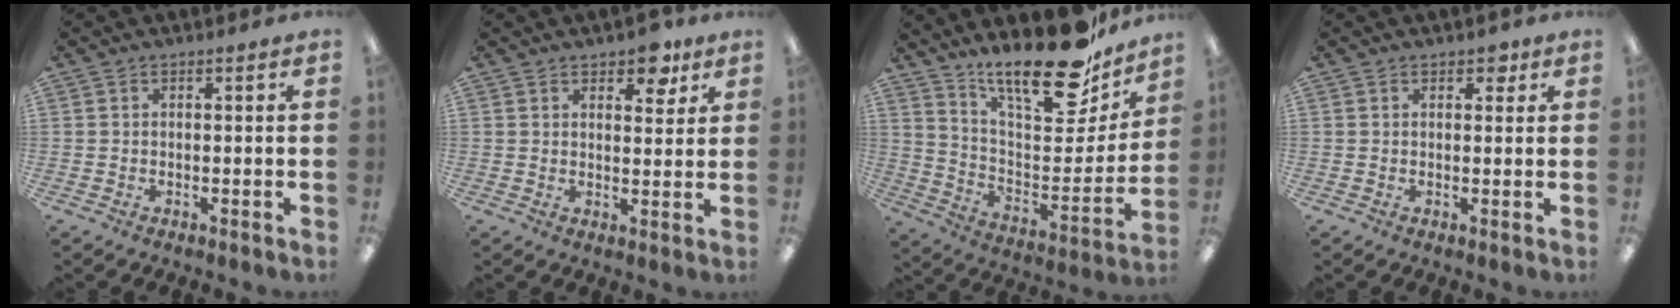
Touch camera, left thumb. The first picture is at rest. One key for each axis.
{"total": 6.3, "fx": 4.6, "fy": 3.0, "fz": 3.0, "tx": -0.023, "ty": -0.024, "tz": 0.076}
{"total": 22.9, "fx": 18.2, "fy": 6.9, "fz": 12.0, "tx": -0.181, "ty": -0.132, "tz": 0.309}
{"total": 2.7, "fx": 1.6, "fy": 1.5, "fz": 1.4, "tx": -0.006, "ty": -0.005, "tz": 0.023}